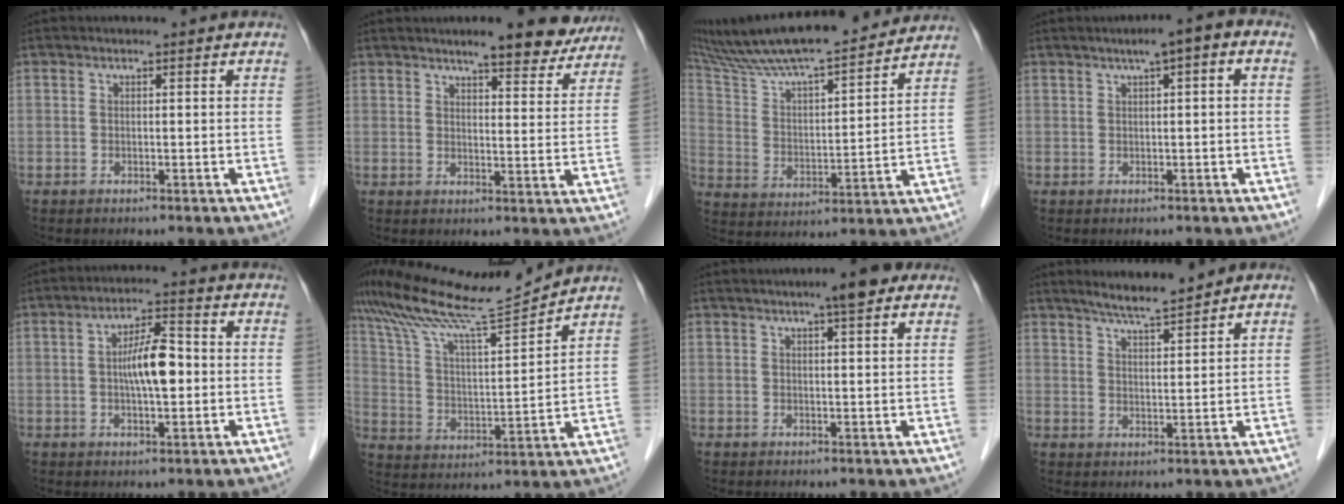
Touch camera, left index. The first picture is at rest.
{"total": 9.6, "force": [8.4, 2.1, 4.1], "torque": [-0.039, -0.004, 0.094]}
{"total": 22.7, "force": [20.1, 2.4, 10.2], "torque": [-0.179, 0.028, 0.318]}
{"total": 4.1, "force": [1.5, 0.7, 3.7], "torque": [-0.051, 0.017, 0.015]}
{"total": 6.8, "force": [-0.2, 1.8, 6.5], "torque": [-0.121, 0.012, -0.005]}
{"total": 14.3, "force": [13.1, -1.2, 5.5], "torque": [-0.115, -0.007, 0.231]}
{"total": 5.0, "force": [3.5, 0.5, 3.6], "torque": [-0.048, 0.012, 0.048]}
{"total": 5.3, "force": [4.7, -0.1, 2.3], "torque": [-0.046, 0.002, 0.086]}